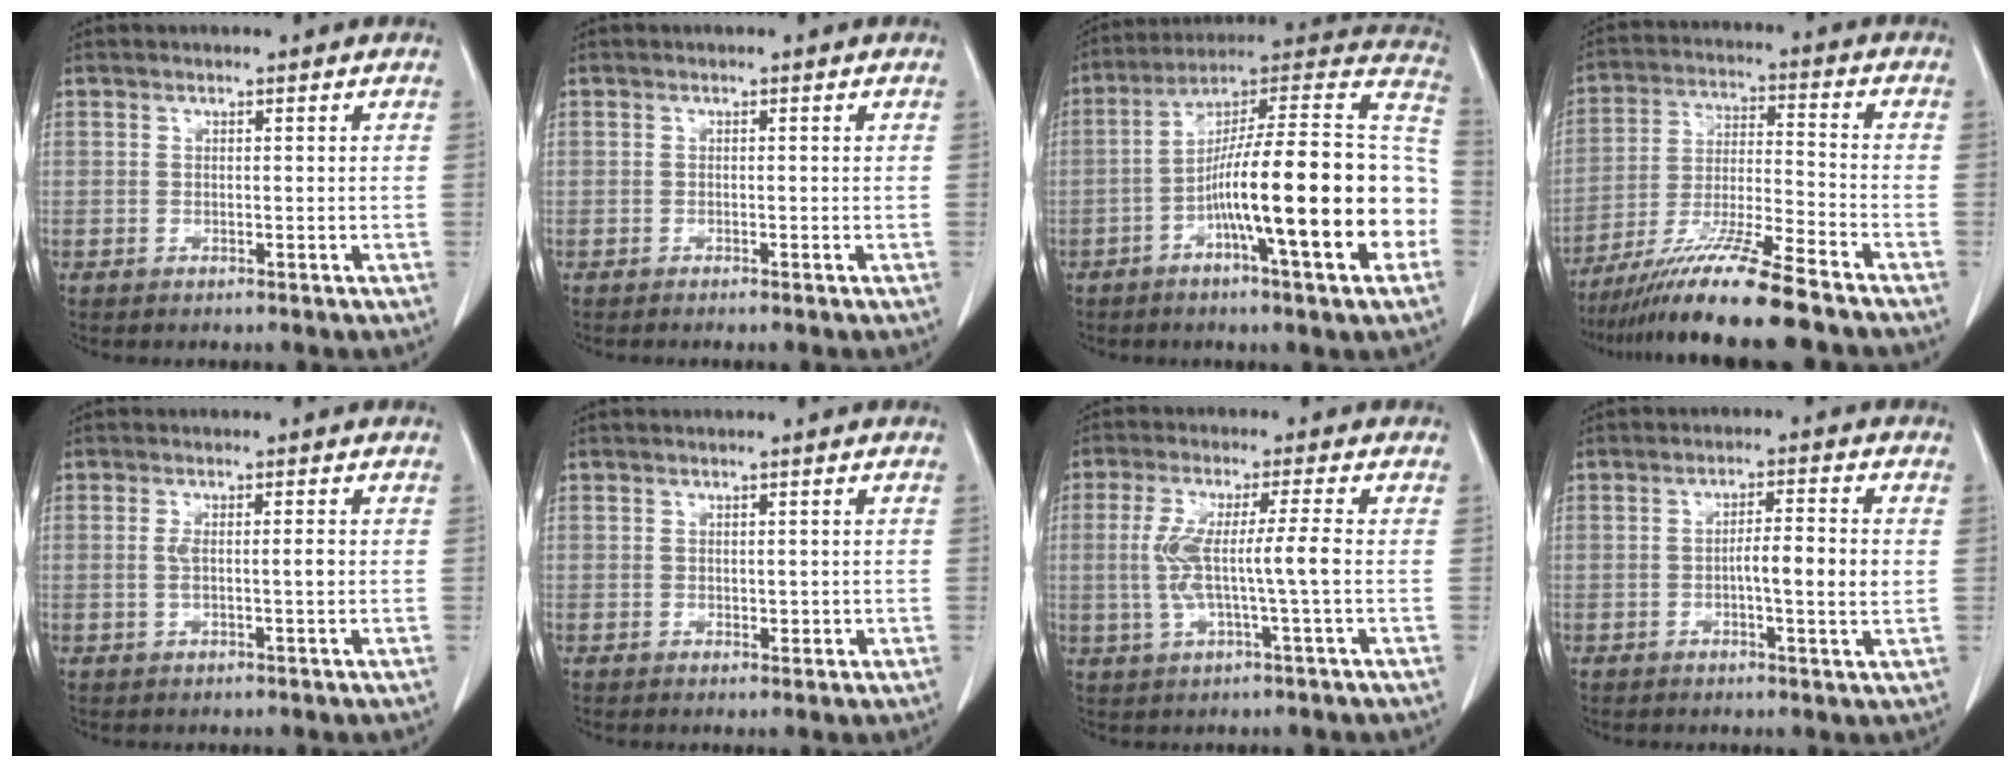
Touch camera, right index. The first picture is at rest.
{"total": 0.9, "force": [-0.7, -0.2, 0.4], "torque": [-0.008, 0.001, -0.010]}
{"total": 23.2, "force": [-6.1, 1.6, 22.4], "torque": [-0.284, 0.016, -0.096]}
{"total": 14.2, "force": [-11.3, -1.1, 8.6], "torque": [-0.158, -0.024, -0.199]}
{"total": 2.6, "force": [-0.1, 0.4, 2.6], "torque": [-0.048, 0.004, 0.002]}
{"total": 1.3, "force": [0.0, 0.8, 1.0], "torque": [-0.007, 0.001, 0.005]}
{"total": 7.7, "force": [-0.5, -0.2, 7.7], "torque": [-0.153, 0.010, -0.005]}
{"total": 6.1, "force": [-0.3, 0.5, 6.1], "torque": [-0.097, 0.003, -0.006]}